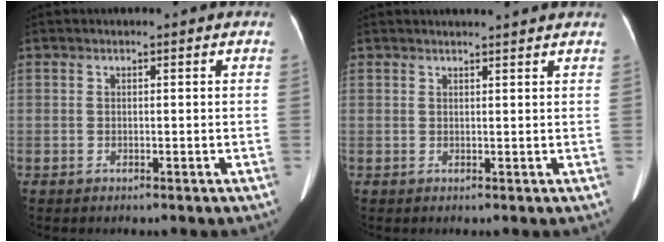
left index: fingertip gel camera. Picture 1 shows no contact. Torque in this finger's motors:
{"motor_torque": [0.01, -1.24, -0.12, 0.01]}